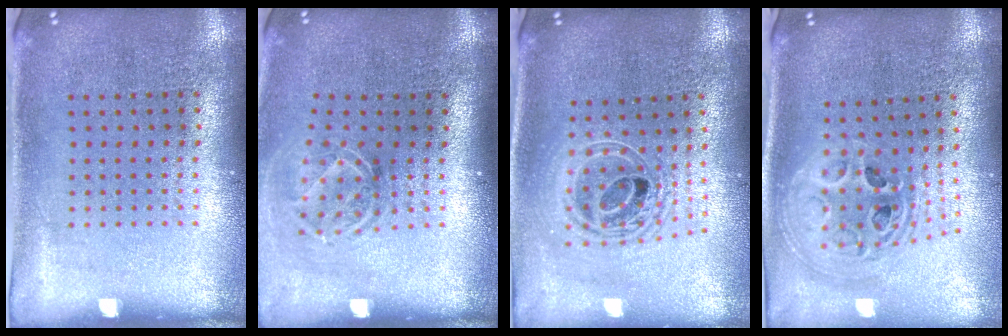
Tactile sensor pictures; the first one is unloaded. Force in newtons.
{"total": 1.7, "press": 1.3, "slide": 1.2}
{"total": 2.0, "press": 1.6, "slide": 1.2}
{"total": 2.4, "press": 1.8, "slide": 1.6}